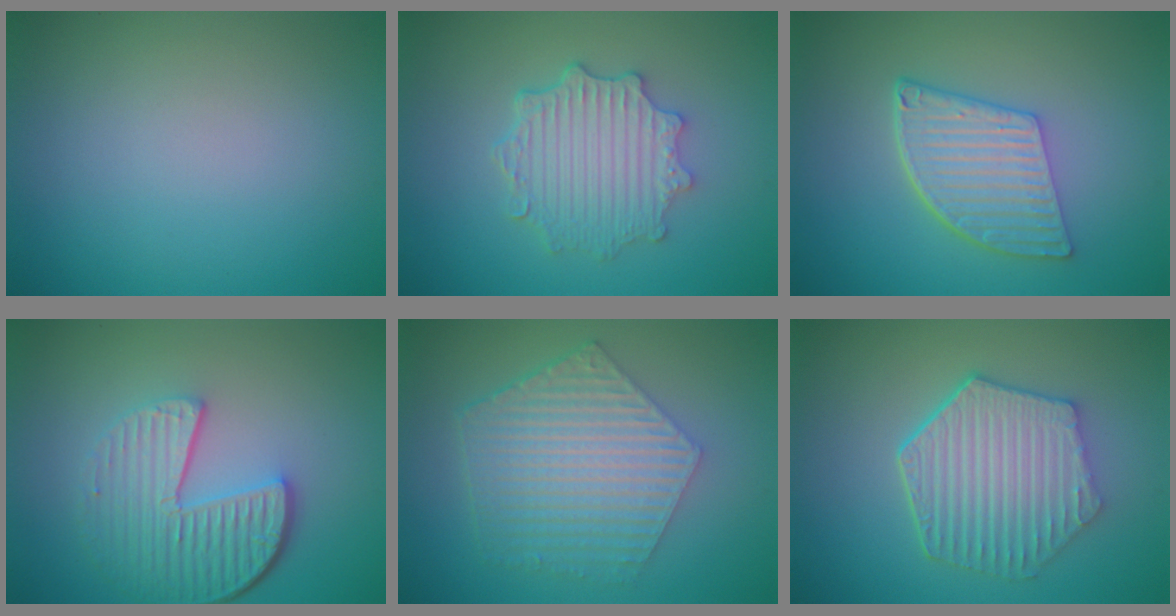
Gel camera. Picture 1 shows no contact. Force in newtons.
{"total": 4.6, "press": 3.8, "slide": 2.6}
{"total": 5.6, "press": 4.2, "slide": 3.7}
{"total": 5.8, "press": 4.1, "slide": 4.0}
{"total": 6.4, "press": 4.6, "slide": 4.5}
{"total": 6.5, "press": 4.9, "slide": 4.3}